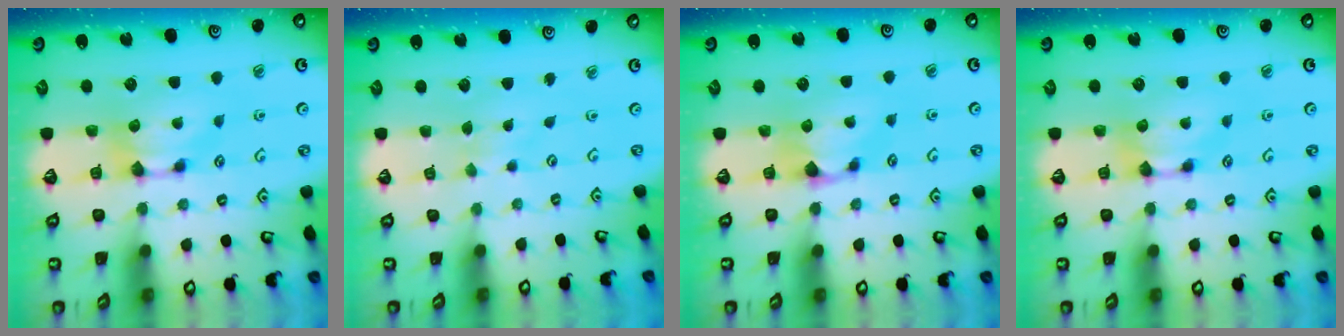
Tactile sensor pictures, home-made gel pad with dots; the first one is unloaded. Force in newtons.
{"total": 1.8, "press": 1.8, "slide": 0.1}
{"total": 1.1, "press": 0.8, "slide": 0.7}
{"total": 0.0}